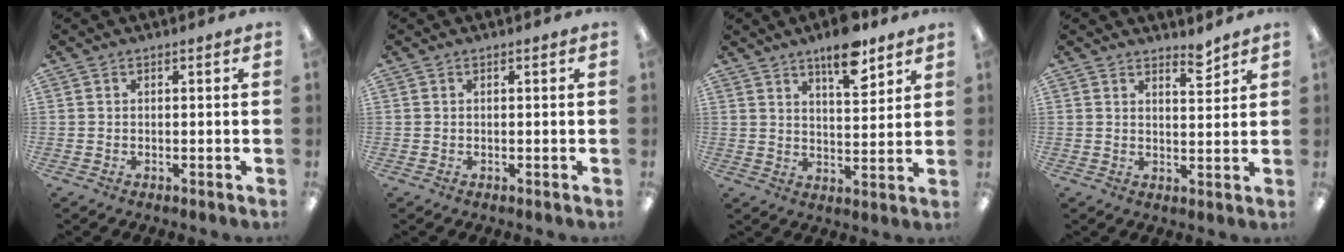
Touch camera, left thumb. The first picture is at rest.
{"total": 0.0}
{"total": 9.9, "force": [7.2, 3.1, 6.1], "torque": [-0.087, -0.040, 0.120]}
{"total": 4.3, "force": [3.7, 0.9, 2.0], "torque": [-0.015, -0.029, 0.059]}